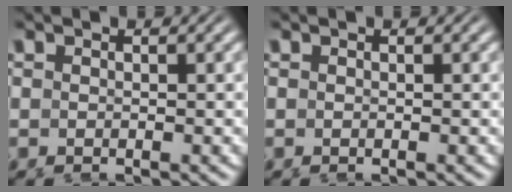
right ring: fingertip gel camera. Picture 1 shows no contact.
{"total": 0.0}